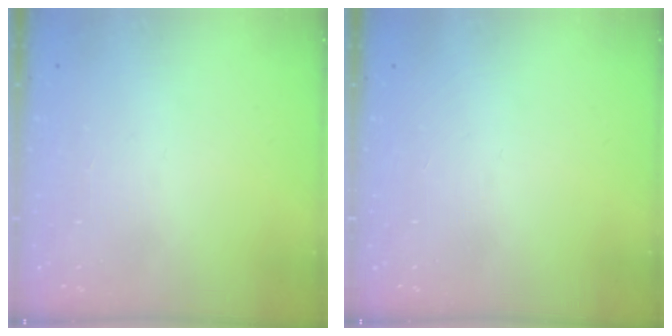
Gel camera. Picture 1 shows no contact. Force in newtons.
{"total": 0.0}